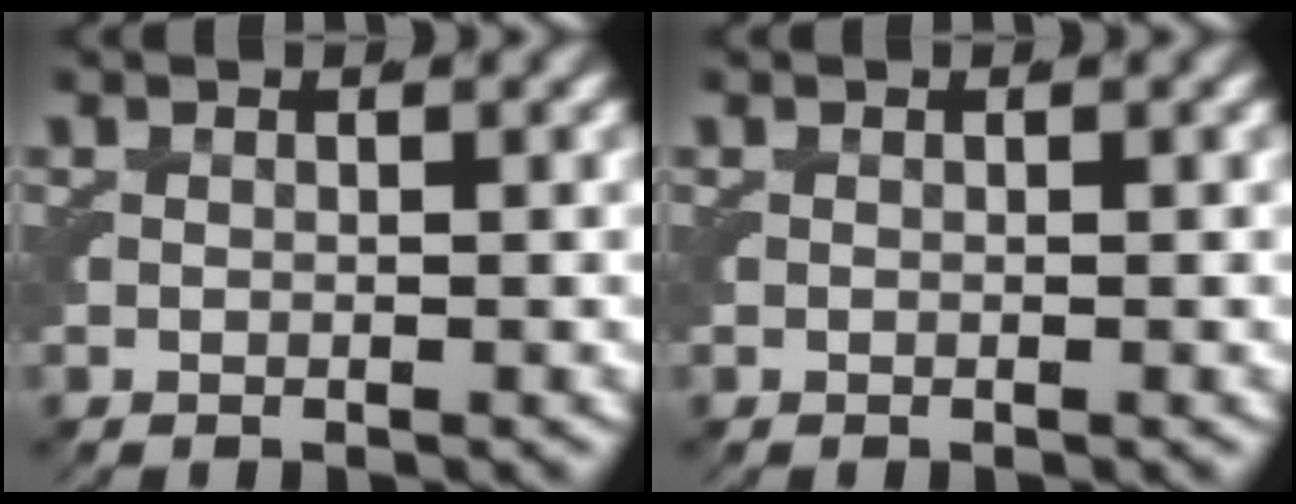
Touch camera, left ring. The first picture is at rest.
{"total": 0.0}